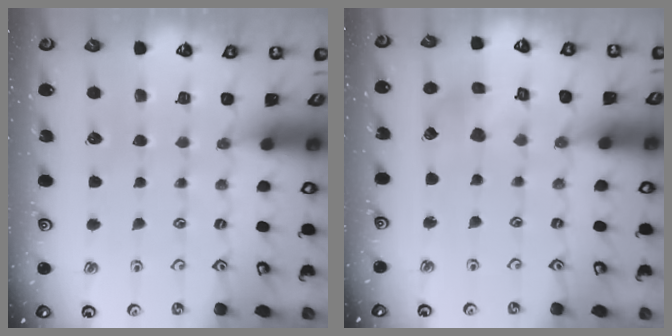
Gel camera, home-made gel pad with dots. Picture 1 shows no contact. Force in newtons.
{"total": 4.2, "press": 4.2, "slide": 0.4}